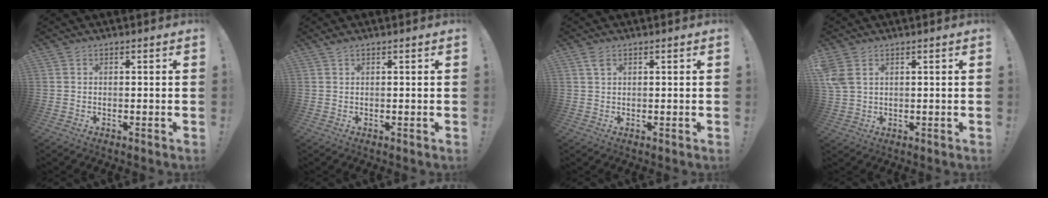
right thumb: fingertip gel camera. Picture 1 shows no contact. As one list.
[{"total": 0.9, "force": [0.8, 0.1, 0.4], "torque": [-0.001, -0.001, 0.013]}, {"total": 2.3, "force": [1.4, 1.1, 1.6], "torque": [-0.026, -0.002, 0.024]}, {"total": 5.2, "force": [2.5, 3.2, 3.2], "torque": [-0.064, -0.007, 0.052]}]